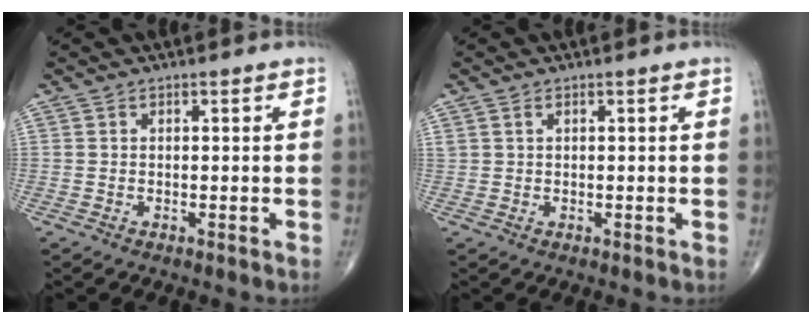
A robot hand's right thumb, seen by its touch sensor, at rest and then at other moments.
{"total": 0.6, "force": [0.3, 0.4, 0.4], "torque": [-0.007, 0.006, 0.006]}